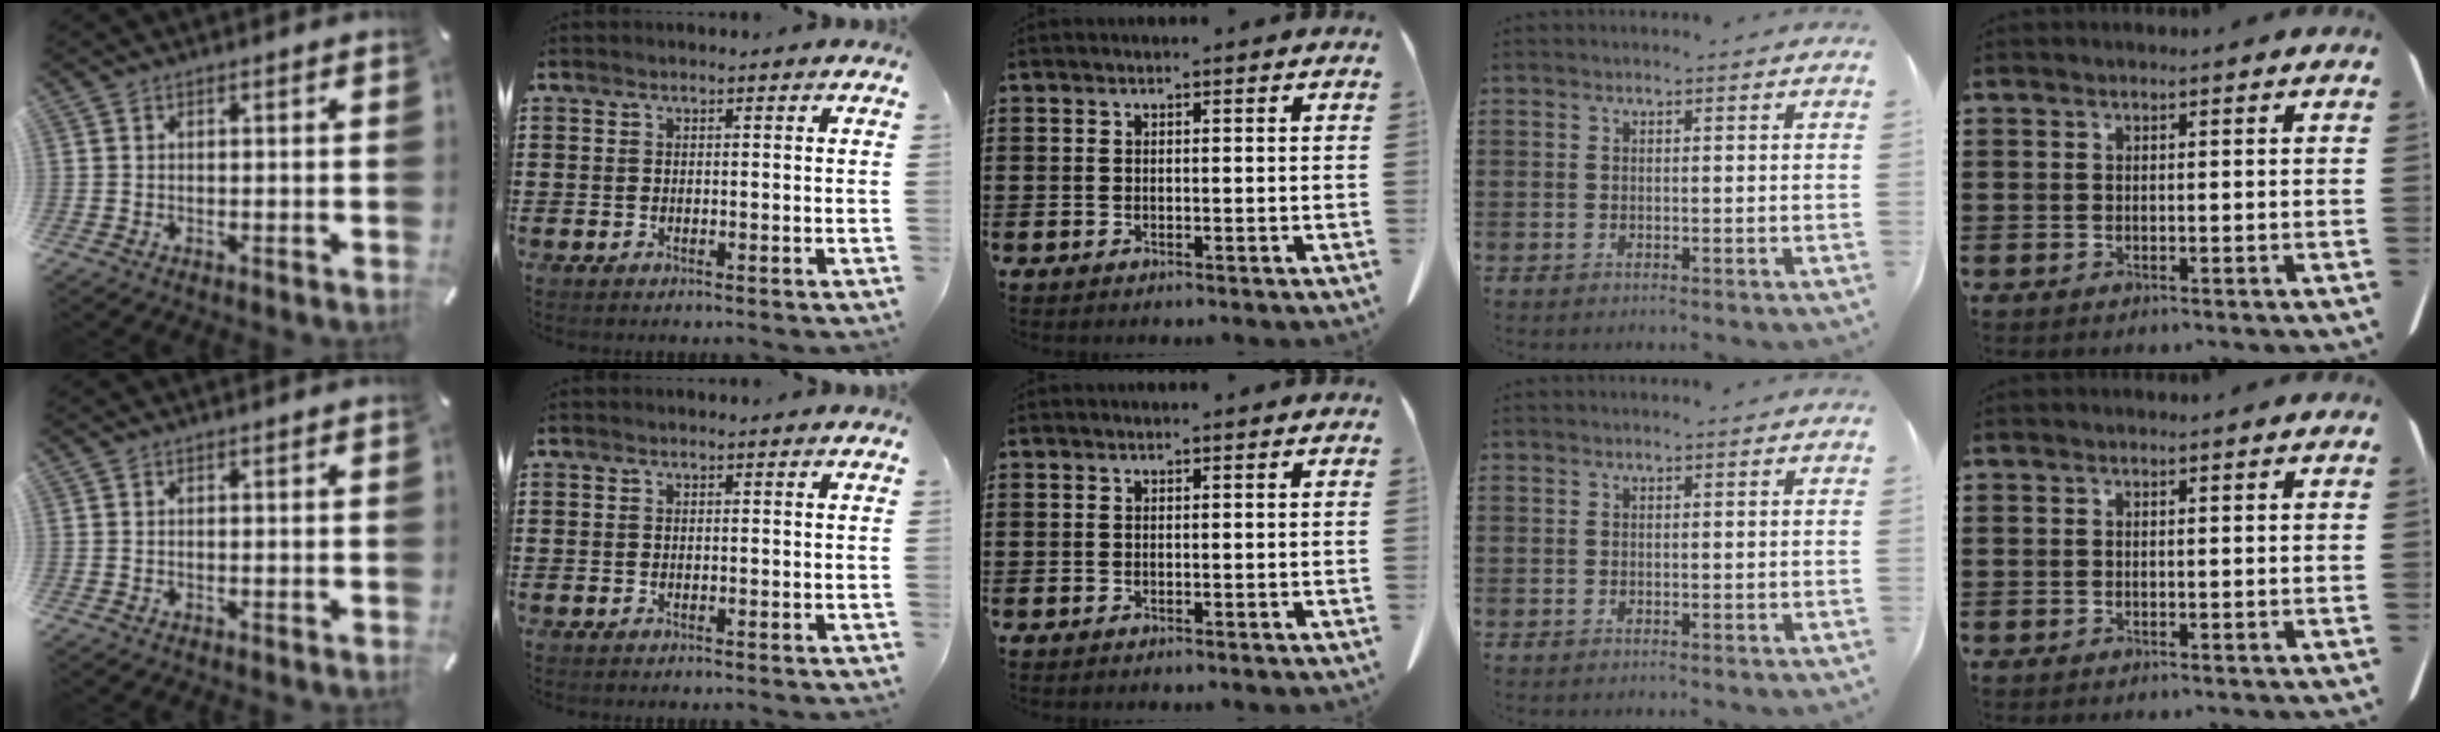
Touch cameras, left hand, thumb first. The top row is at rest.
{}